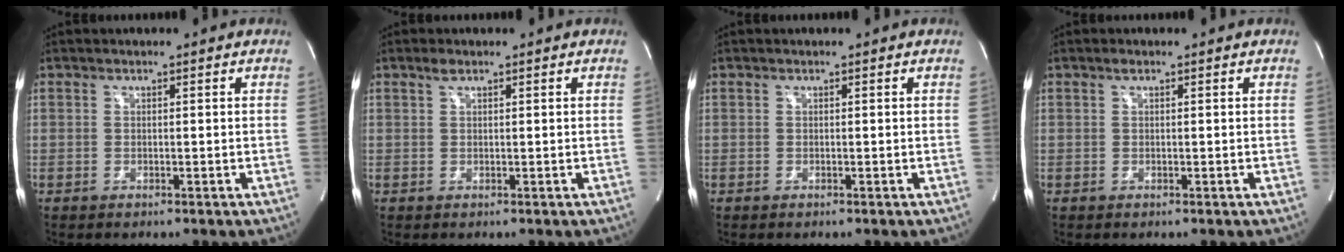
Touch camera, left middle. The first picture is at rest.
{"total": 1.2, "force": [0.8, 0.4, 0.7], "torque": [-0.018, 0.006, 0.018]}
{"total": 0.0}
{"total": 0.6, "force": [0.3, 0.1, 0.4], "torque": [-0.010, 0.004, 0.004]}